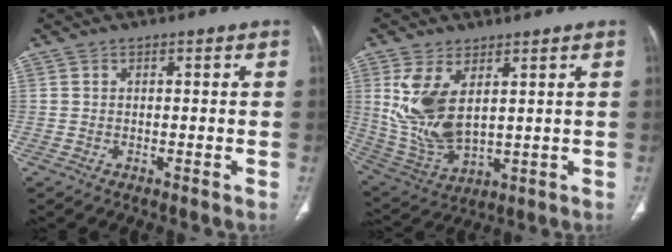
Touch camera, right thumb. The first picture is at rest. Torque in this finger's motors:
{"motor_torque": [1.51, 2.69, 1.70, 0.65, 0.19]}